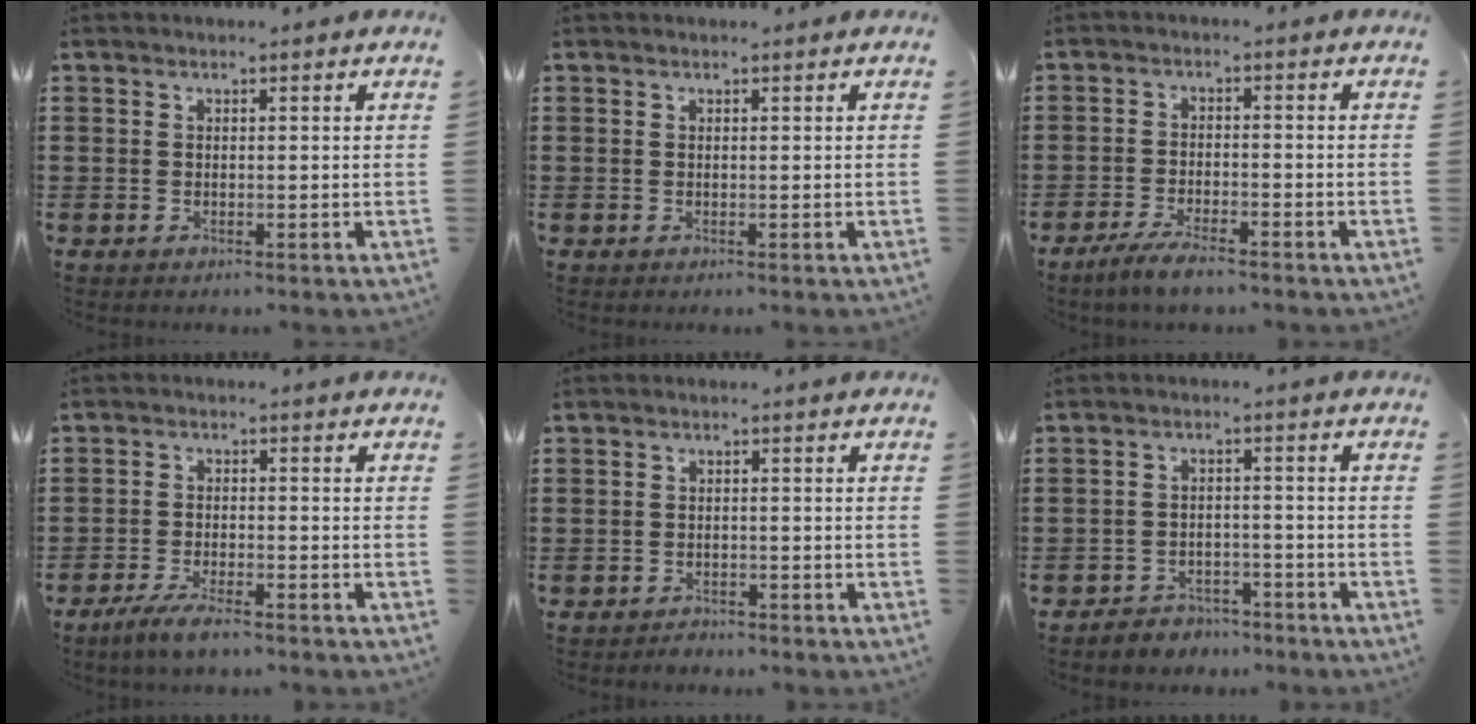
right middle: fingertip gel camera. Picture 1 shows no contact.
{"total": 0.0}
{"total": 4.3, "force": [-3.7, 0.6, 2.1], "torque": [-0.047, -0.005, -0.074]}
{"total": 4.3, "force": [-3.6, 0.6, 2.3], "torque": [-0.049, -0.006, -0.071]}
{"total": 1.7, "force": [-1.6, 0.7, -0.1], "torque": [-0.001, 0.002, -0.036]}
{"total": 3.4, "force": [-3.3, 0.9, -0.3], "torque": [-0.003, 0.001, -0.072]}